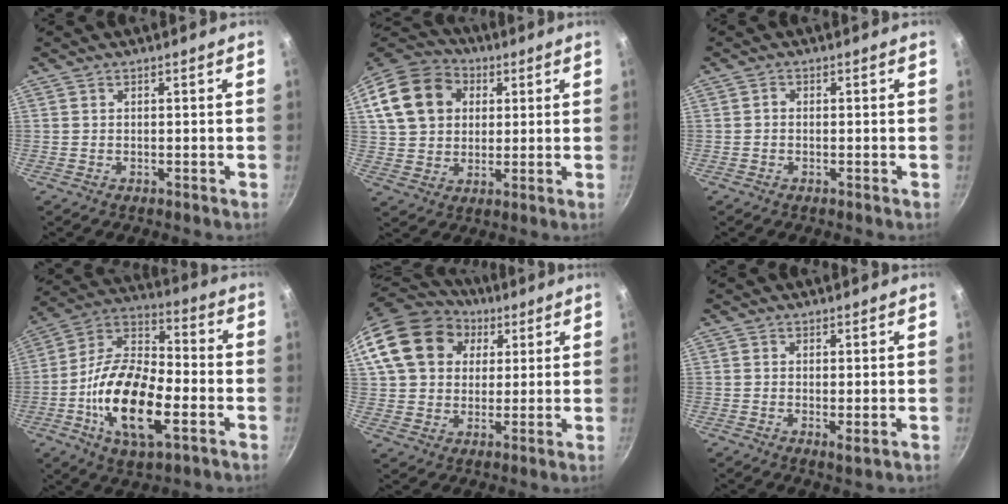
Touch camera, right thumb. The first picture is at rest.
{"total": 17.1, "force": [4.8, 13.5, 9.4], "torque": [-0.162, 0.021, 0.079]}
{"total": 0.7, "force": [-0.2, 0.6, 0.4], "torque": [-0.005, 0.004, -0.006]}
{"total": 20.6, "force": [-5.8, 9.7, 17.3], "torque": [-0.311, 0.030, -0.121]}
{"total": 19.2, "force": [6.4, 14.9, 10.3], "torque": [-0.175, 0.016, 0.108]}
{"total": 1.8, "force": [0.1, 0.4, 1.7], "torque": [-0.031, -0.009, -0.001]}